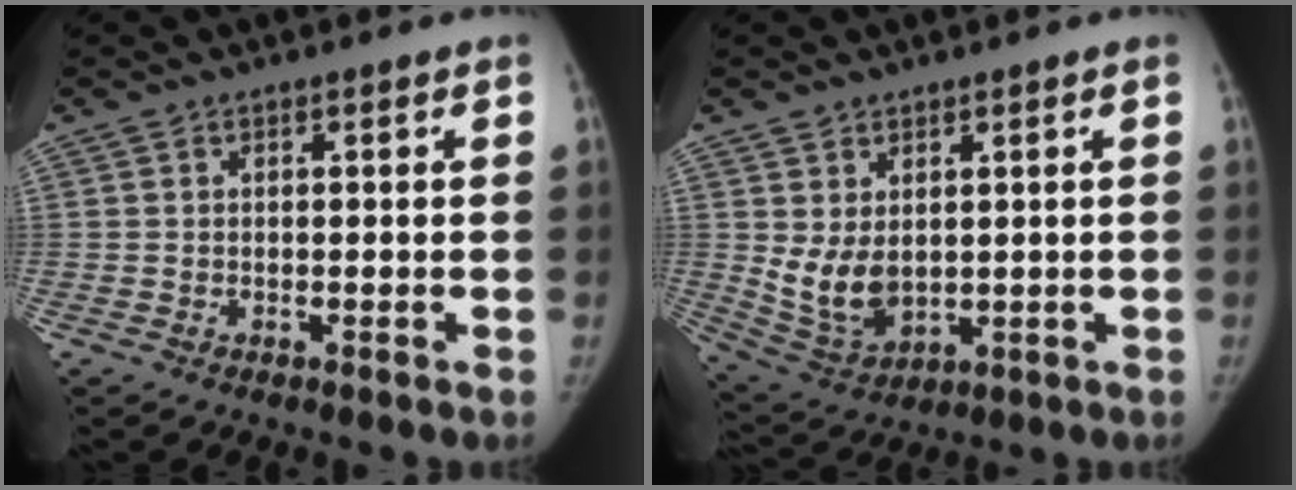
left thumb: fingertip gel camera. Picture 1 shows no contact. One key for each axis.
{"total": 7.7, "fx": 1.2, "fy": 5.1, "fz": 5.6, "tx": -0.090, "ty": -0.021, "tz": 0.047}